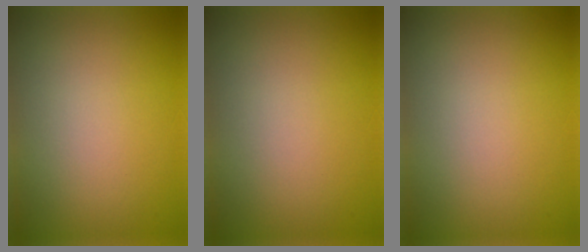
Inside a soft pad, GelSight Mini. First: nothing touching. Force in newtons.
{"total": 0.0}
{"total": 0.0}